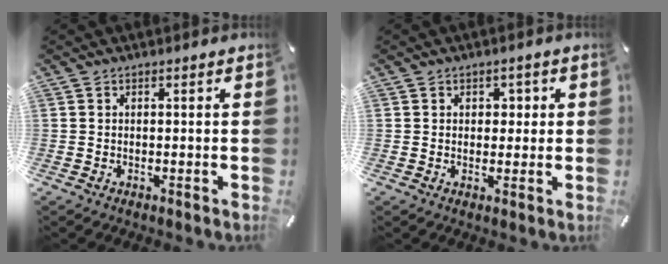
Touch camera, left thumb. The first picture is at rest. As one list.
[{"total": 2.5, "force": [0.6, 2.2, 1.1], "torque": [-0.001, -0.004, 0.001]}]